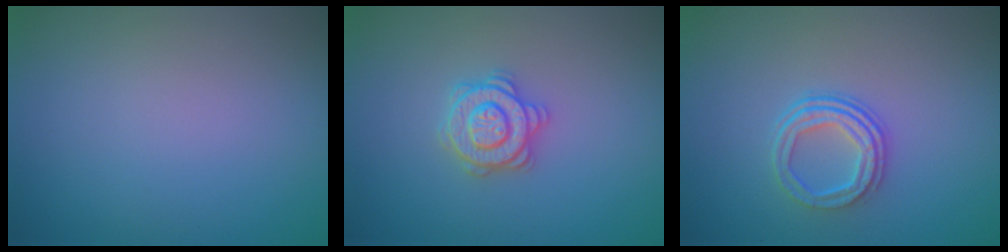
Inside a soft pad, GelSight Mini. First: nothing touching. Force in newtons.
{"total": 2.8, "press": 2.8, "slide": 0.4}
{"total": 3.2, "press": 2.5, "slide": 2.0}